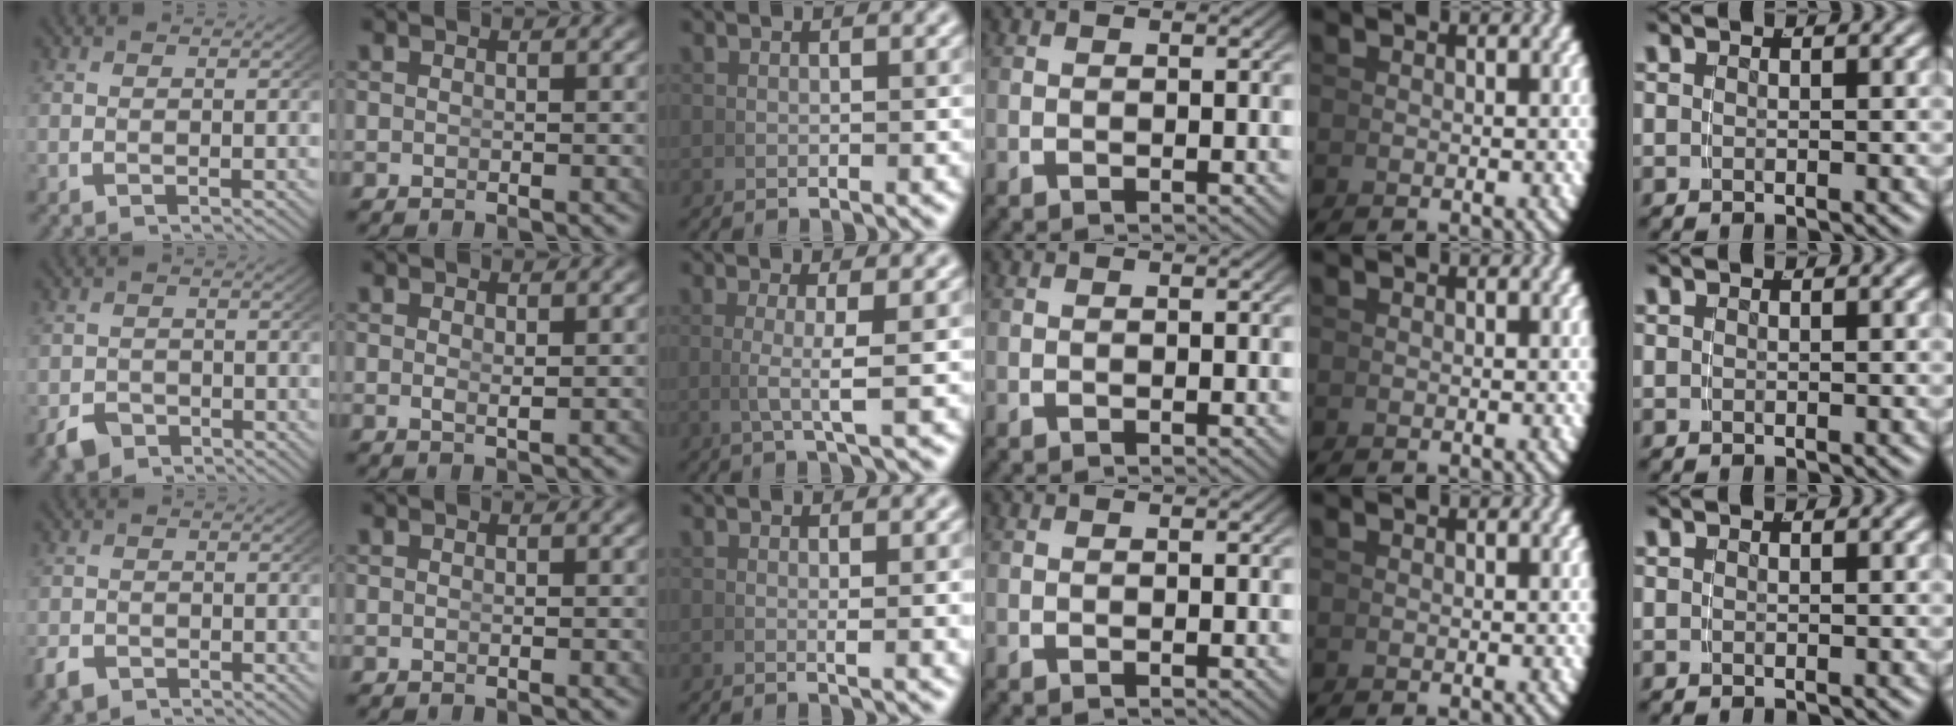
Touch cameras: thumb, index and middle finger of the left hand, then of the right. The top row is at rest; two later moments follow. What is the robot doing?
{"motion": "grasp_and_lifting", "object": "calculator"}